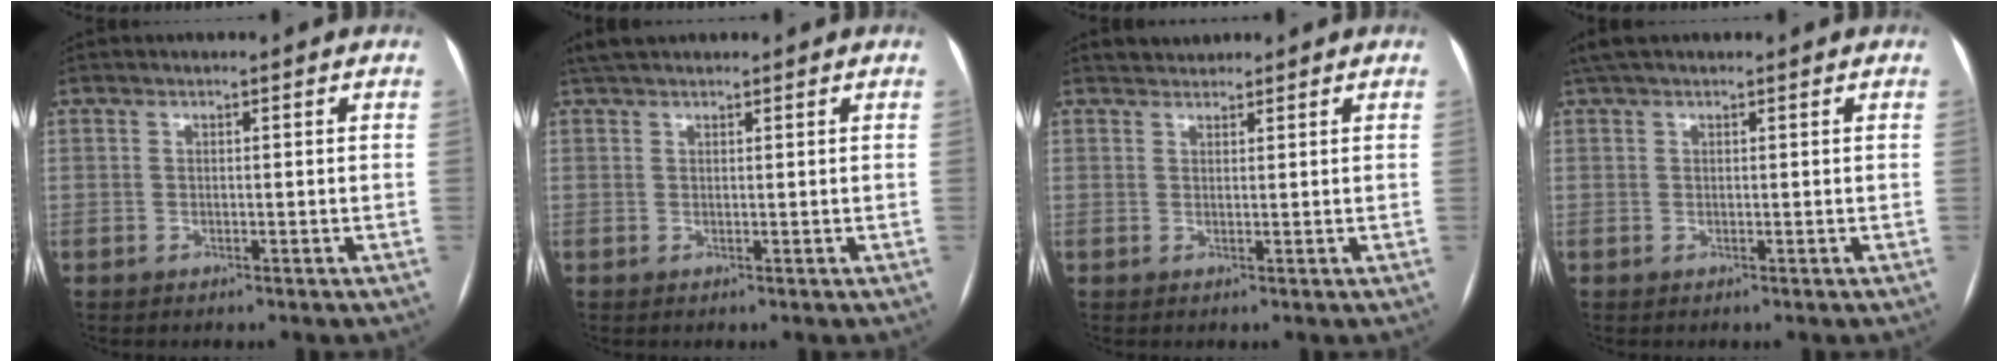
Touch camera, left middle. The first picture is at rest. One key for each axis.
{"total": 3.2, "fx": 2.8, "fy": 1.0, "fz": 1.2, "tx": -0.021, "ty": 0.028, "tz": 0.052}
{"total": 1.6, "fx": 1.5, "fy": 0.5, "fz": -0.3, "tx": 0.002, "ty": 0.010, "tz": 0.027}
{"total": 3.1, "fx": 2.4, "fy": 1.2, "fz": 1.6, "tx": -0.036, "ty": 0.033, "tz": 0.050}